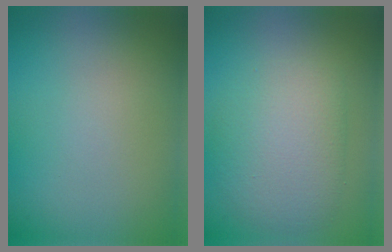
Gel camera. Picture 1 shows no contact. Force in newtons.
{"total": 5.1, "press": 5.1, "slide": 0.4}